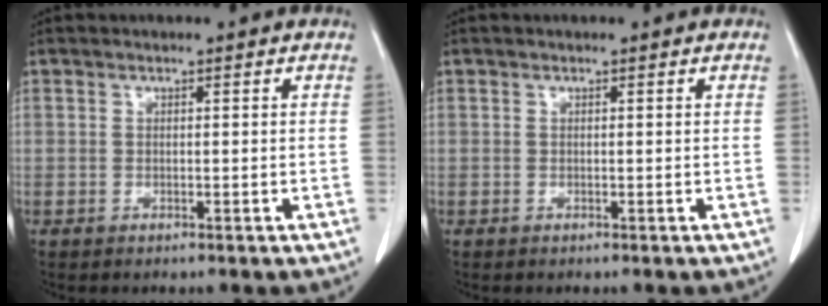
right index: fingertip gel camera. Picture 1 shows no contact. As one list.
[{"total": 0.0}]